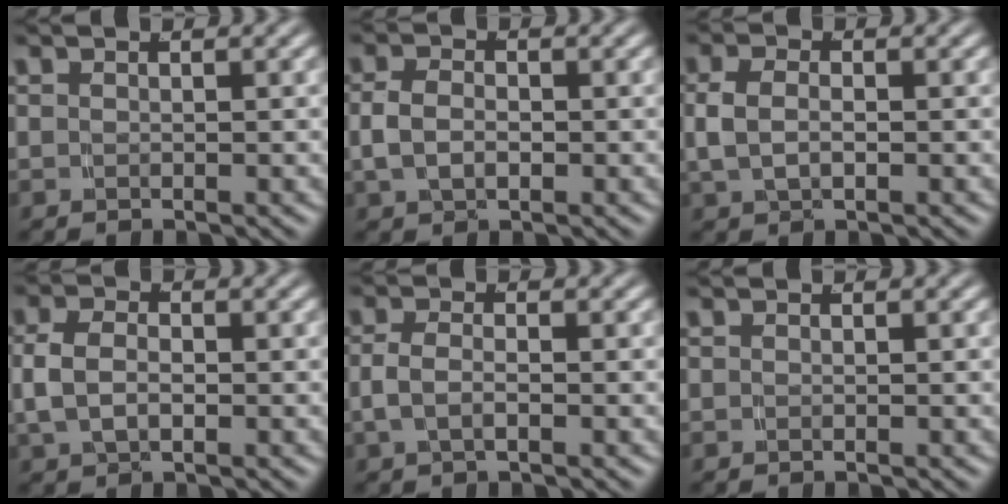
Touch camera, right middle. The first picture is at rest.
{"total": 2.9, "force": [-0.4, 2.0, 2.1], "torque": [-0.049, -0.002, -0.007]}
{"total": 3.0, "force": [-0.1, 1.9, 2.3], "torque": [-0.054, 0.000, -0.002]}
{"total": 3.6, "force": [-0.3, 2.5, 2.6], "torque": [-0.062, -0.001, -0.006]}
{"total": 2.3, "force": [-0.6, 1.2, 1.9], "torque": [-0.044, -0.002, -0.013]}
{"total": 0.0}